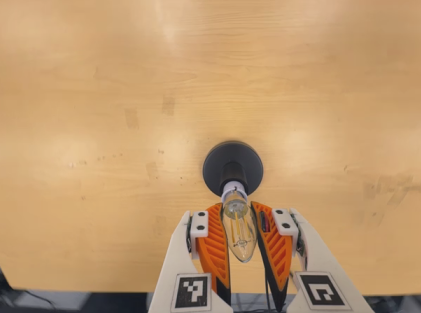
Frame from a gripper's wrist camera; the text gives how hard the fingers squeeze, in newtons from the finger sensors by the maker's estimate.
{"total": 20.3, "left": 19.4, "right": 21.1}